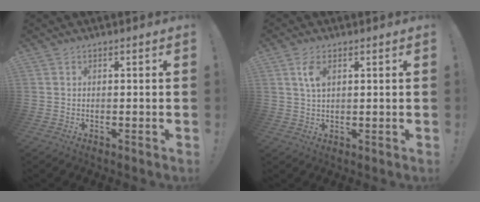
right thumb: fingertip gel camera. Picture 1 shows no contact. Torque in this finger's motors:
{"motor_torque": [0.09, -0.06, 0.08, -0.01, 0.00]}